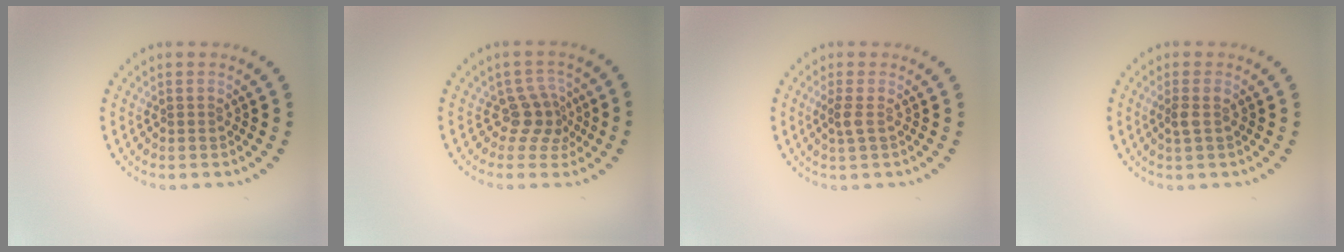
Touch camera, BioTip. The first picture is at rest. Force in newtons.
{"total": 2.6, "press": 1.9, "slide": 1.8}
{"total": 1.3, "press": 1.0, "slide": 0.8}
{"total": 1.0, "press": 0.9, "slide": 0.5}